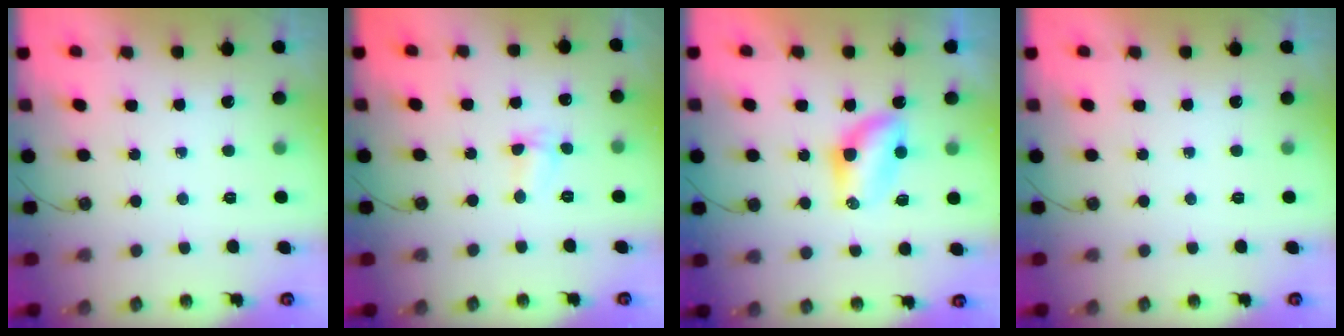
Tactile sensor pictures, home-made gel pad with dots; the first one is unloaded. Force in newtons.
{"total": 3.1, "press": 3.0, "slide": 0.6}
{"total": 5.8, "press": 5.7, "slide": 0.7}
{"total": 0.0}